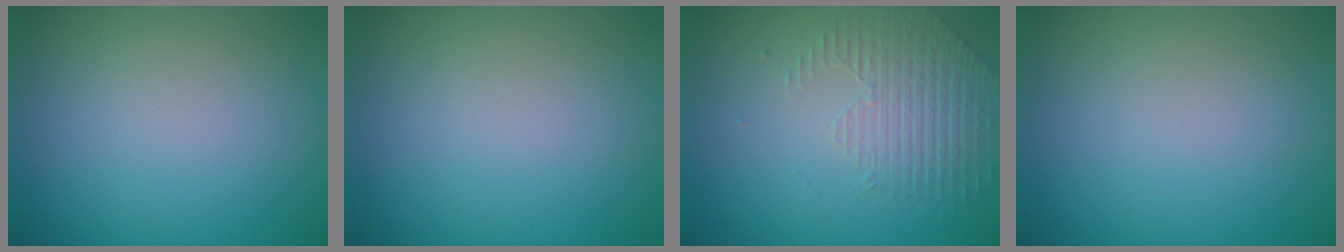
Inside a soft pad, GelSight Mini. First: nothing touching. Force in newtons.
{"total": 0.0}
{"total": 1.7, "press": 1.3, "slide": 1.1}
{"total": 0.0}